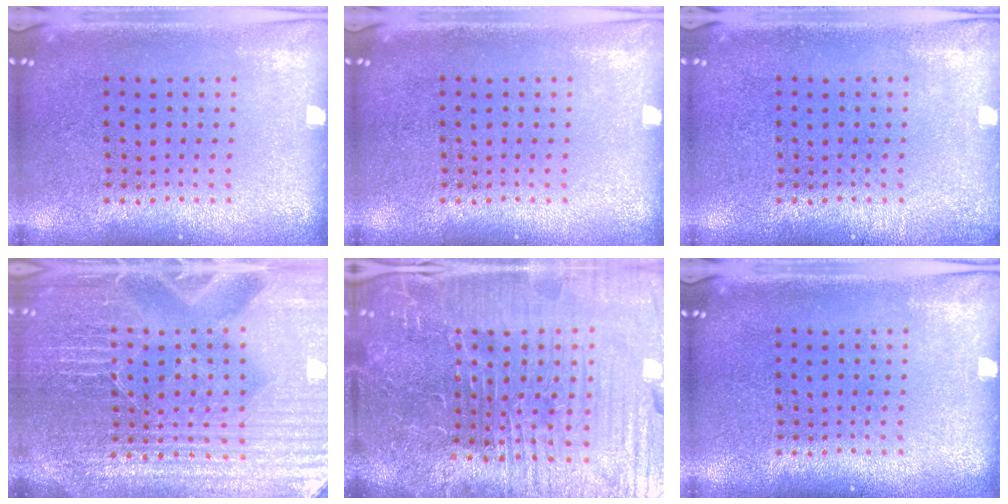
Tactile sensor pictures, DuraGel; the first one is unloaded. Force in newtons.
{"total": 0.0}
{"total": 0.7, "press": 0.7, "slide": 0.0}
{"total": 5.5, "press": 5.1, "slide": 2.2}
{"total": 6.2, "press": 5.8, "slide": 2.3}
{"total": 0.0}